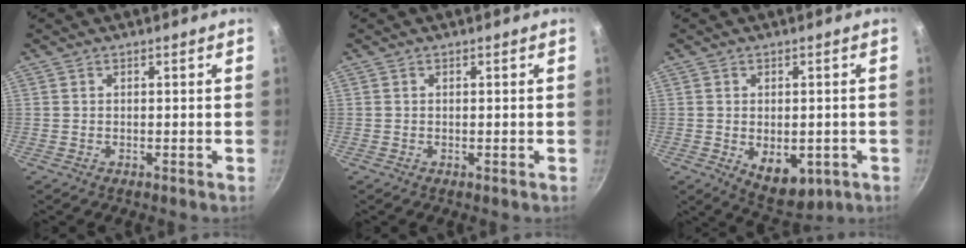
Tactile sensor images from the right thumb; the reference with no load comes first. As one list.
[{"total": 0.0}, {"total": 8.4, "force": [-1.9, 5.2, 6.3], "torque": [-0.064, -0.006, -0.010]}]